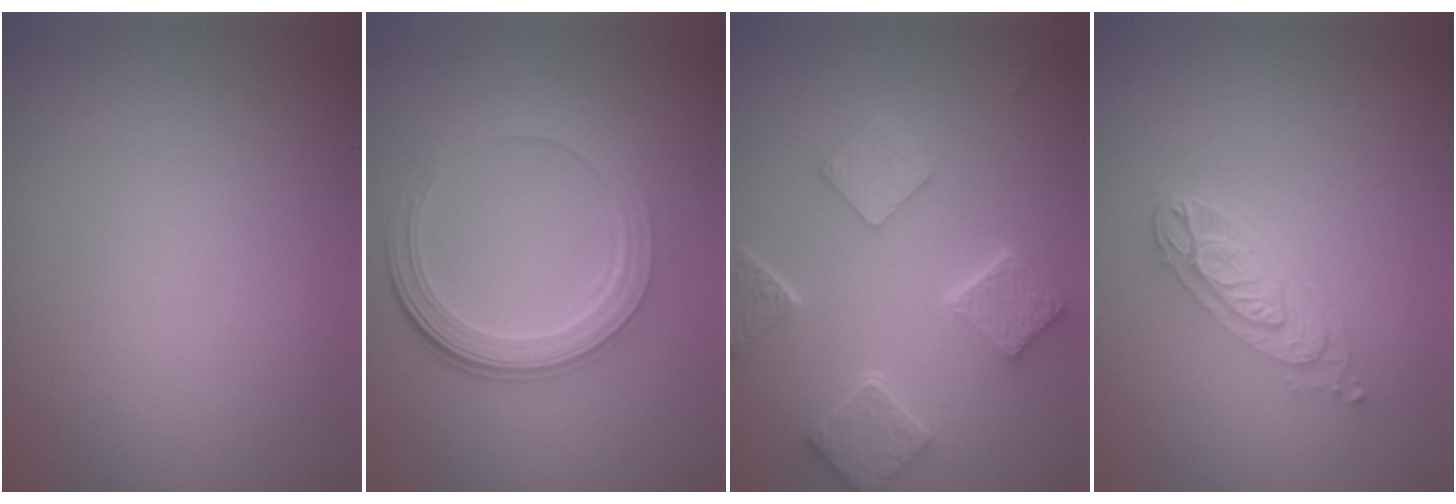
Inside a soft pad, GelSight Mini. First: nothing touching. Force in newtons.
{"total": 4.9, "press": 3.7, "slide": 3.2}
{"total": 5.4, "press": 4.4, "slide": 3.2}
{"total": 4.0, "press": 2.9, "slide": 2.7}